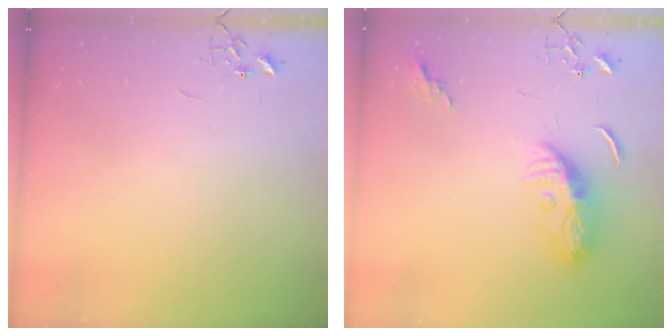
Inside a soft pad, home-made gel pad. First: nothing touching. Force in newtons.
{"total": 9.4, "press": 9.4, "slide": 1.0}